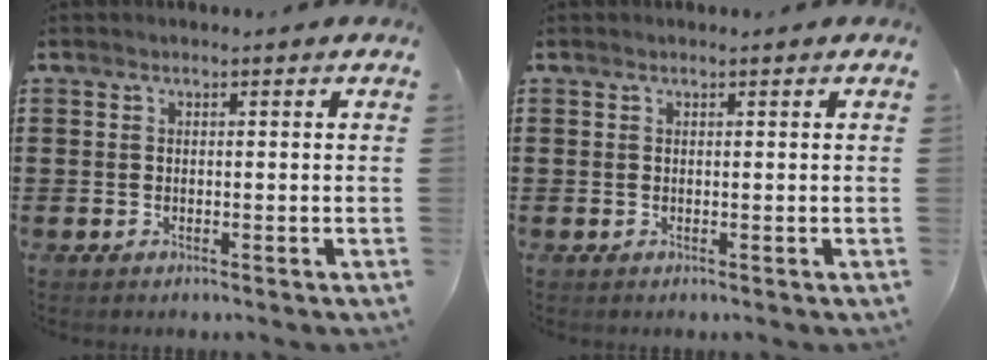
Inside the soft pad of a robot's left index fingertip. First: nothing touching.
{"total": 0.0}